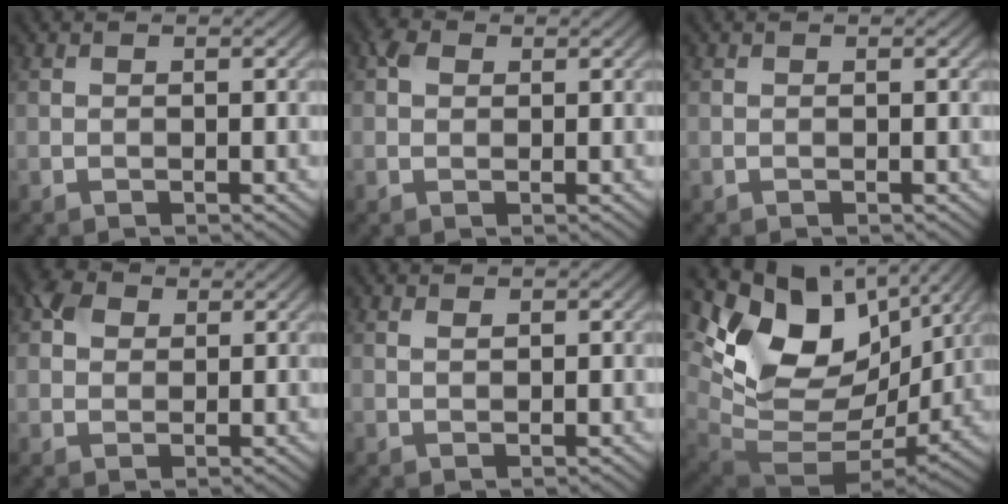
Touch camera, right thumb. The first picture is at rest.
{"total": 1.7, "force": [0.6, 1.3, 0.9], "torque": [-0.018, 0.005, 0.006]}
{"total": 0.0}
{"total": 3.1, "force": [1.3, 2.5, 1.4], "torque": [-0.032, 0.006, 0.021]}
{"total": 0.7, "force": [0.5, 0.3, 0.4], "torque": [-0.011, -0.001, 0.011]}
{"total": 16.0, "force": [4.4, 10.5, 11.3], "torque": [-0.241, -0.022, 0.102]}